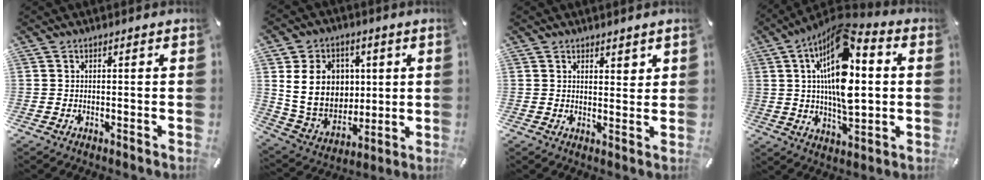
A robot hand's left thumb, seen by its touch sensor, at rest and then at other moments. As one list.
[{"total": 15.3, "force": [3.3, 13.1, 7.2], "torque": [-0.138, -0.004, 0.069]}, {"total": 2.9, "force": [2.4, 1.6, 0.3], "torque": [0.006, -0.014, 0.041]}, {"total": 19.8, "force": [4.9, 9.6, 16.5], "torque": [-0.305, -0.018, 0.073]}]